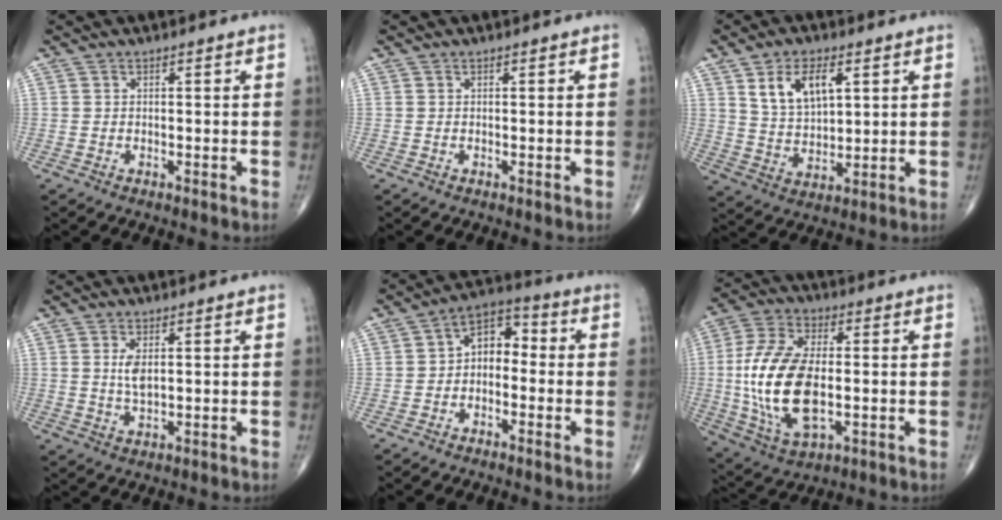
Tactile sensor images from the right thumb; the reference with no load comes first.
{"total": 0.0}
{"total": 9.9, "force": [4.2, 5.3, 7.2], "torque": [-0.115, -0.017, 0.084]}
{"total": 3.5, "force": [0.9, 1.5, 3.1], "torque": [-0.058, -0.008, 0.022]}
{"total": 7.4, "force": [-0.8, 5.1, 5.3], "torque": [-0.058, 0.037, -0.032]}
{"total": 18.3, "force": [-1.2, 9.4, 15.7], "torque": [-0.328, -0.001, -0.015]}